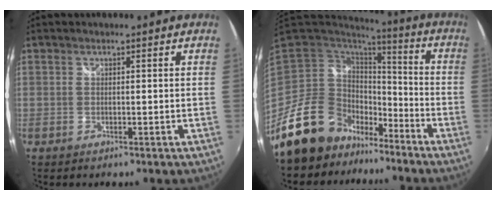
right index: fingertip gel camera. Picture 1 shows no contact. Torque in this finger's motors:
{"motor_torque": [0.19, -0.31, -0.13, -0.21]}